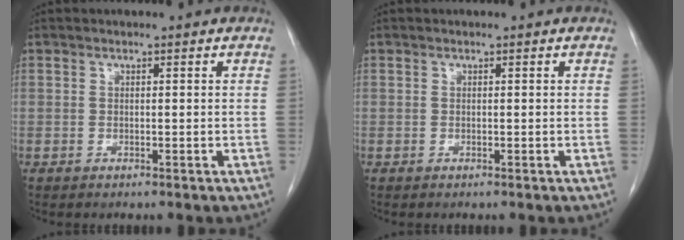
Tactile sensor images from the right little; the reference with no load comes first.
{"total": 0.0}